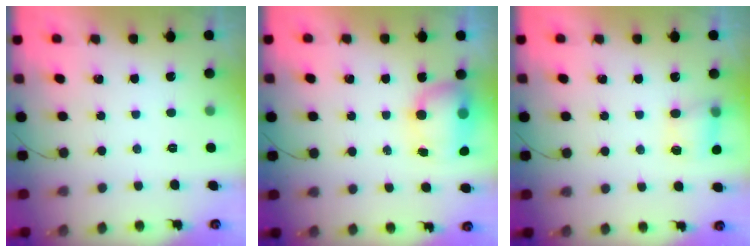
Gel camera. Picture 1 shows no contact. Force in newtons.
{"total": 7.4, "press": 7.3, "slide": 1.0}
{"total": 4.7, "press": 4.7, "slide": 0.6}